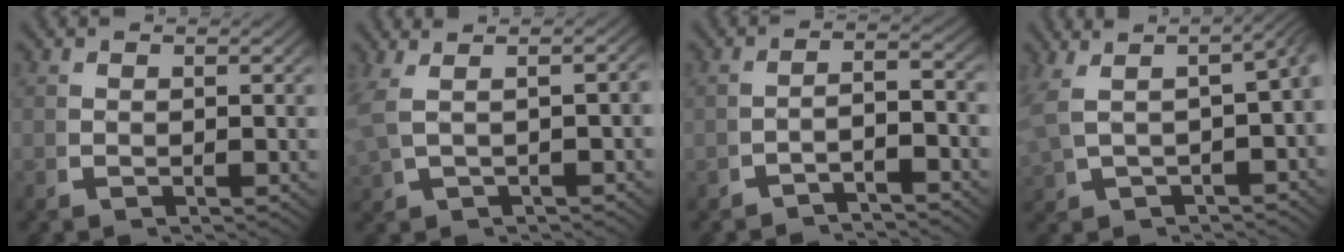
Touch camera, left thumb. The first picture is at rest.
{"total": 4.1, "force": [0.8, 1.6, 3.7], "torque": [-0.065, 0.015, 0.022]}
{"total": 2.8, "force": [-2.0, 0.7, 1.9], "torque": [-0.033, -0.009, -0.027]}
{"total": 9.5, "force": [2.6, 5.3, 7.4], "torque": [-0.088, 0.047, 0.029]}